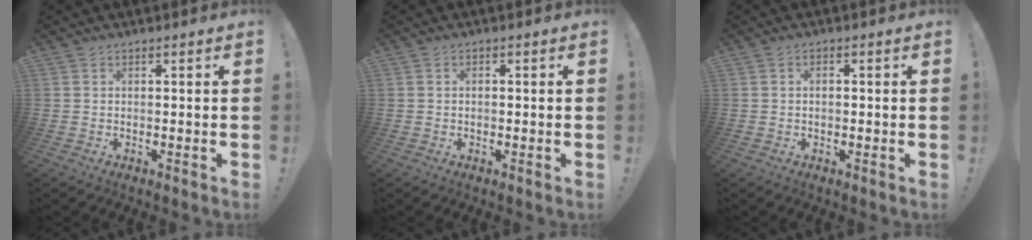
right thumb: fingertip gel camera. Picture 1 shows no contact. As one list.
[{"total": 0.7, "force": [-0.3, 0.5, 0.4], "torque": [-0.008, 0.002, -0.007]}, {"total": 1.4, "force": [-0.3, 0.9, 1.0], "torque": [-0.012, 0.001, -0.008]}]